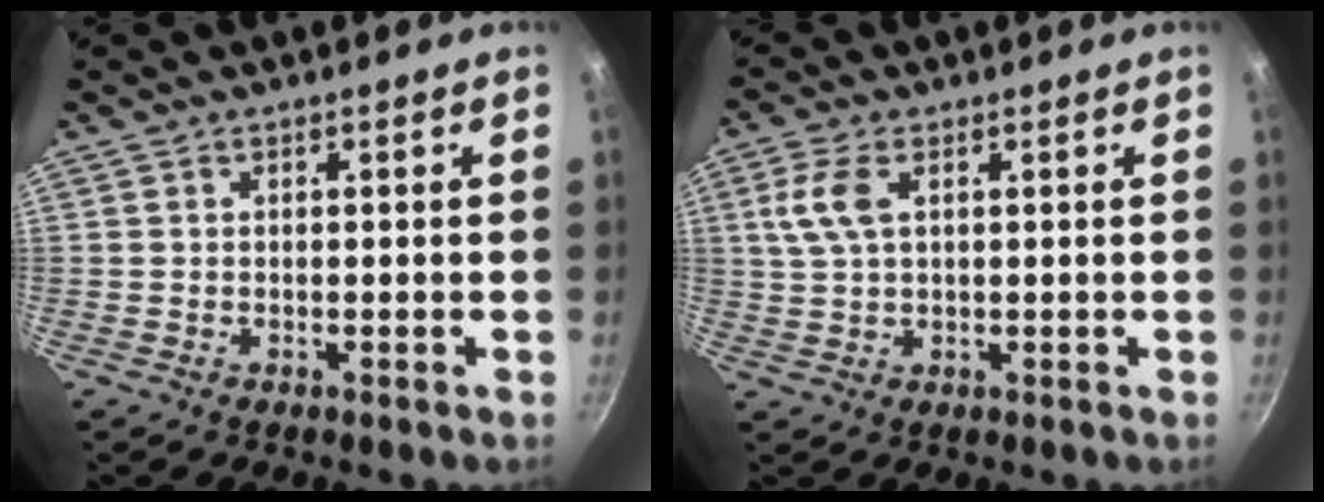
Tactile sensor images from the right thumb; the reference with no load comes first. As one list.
[{"total": 6.2, "force": [1.8, 3.4, 4.9], "torque": [-0.104, 0.007, 0.035]}]